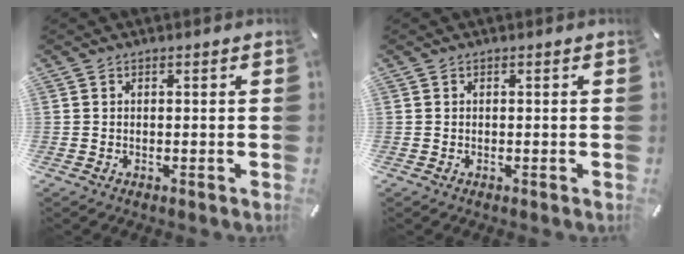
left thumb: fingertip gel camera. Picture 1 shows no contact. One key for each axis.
{"total": 0.0}